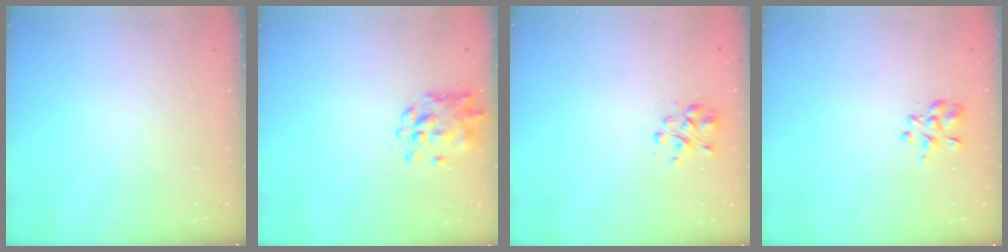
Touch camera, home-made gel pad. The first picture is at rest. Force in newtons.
{"total": 1.2, "press": 1.2, "slide": 0.1}
{"total": 2.2, "press": 2.2, "slide": 0.3}
{"total": 2.9, "press": 2.7, "slide": 1.0}